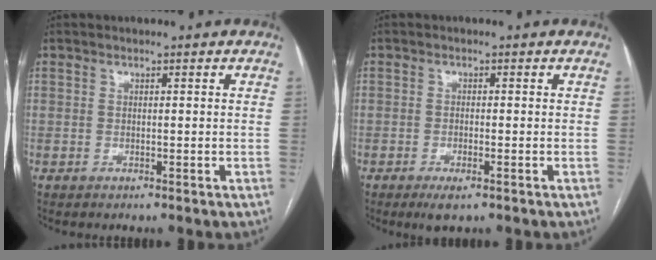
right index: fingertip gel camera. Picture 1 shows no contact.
{"total": 3.0, "force": [-1.7, 0.7, 2.3], "torque": [-0.043, -0.004, -0.027]}